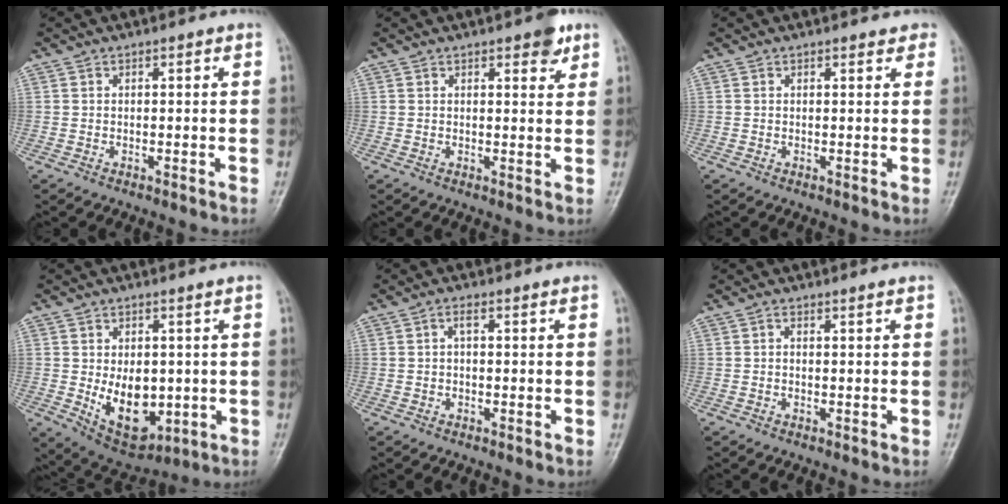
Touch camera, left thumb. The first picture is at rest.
{"total": 3.6, "force": [2.2, 1.4, 2.4], "torque": [-0.018, -0.010, 0.025]}
{"total": 1.6, "force": [1.2, 0.7, 0.7], "torque": [0.004, -0.001, 0.009]}
{"total": 10.7, "force": [-0.6, 6.7, 8.3], "torque": [-0.091, -0.017, 0.015]}
{"total": 1.3, "force": [0.3, 0.5, 1.2], "torque": [-0.021, 0.008, 0.005]}
{"total": 0.7, "force": [0.4, 0.0, 0.5], "torque": [-0.014, 0.009, 0.008]}